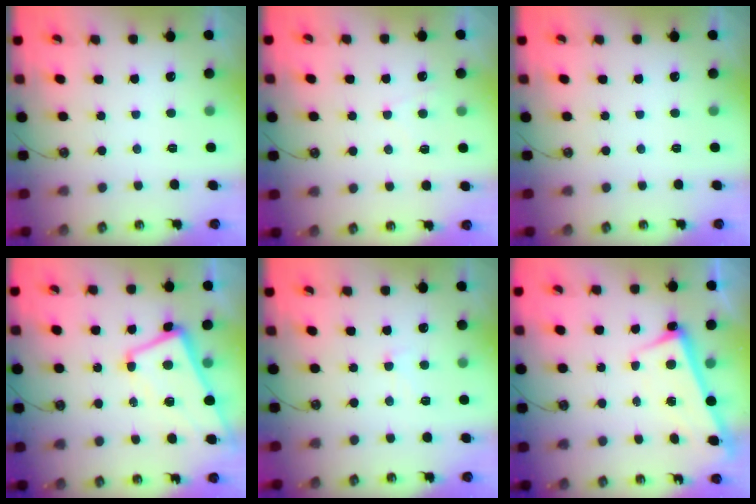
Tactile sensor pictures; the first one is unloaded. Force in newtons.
{"total": 1.6, "press": 1.5, "slide": 0.4}
{"total": 0.0}
{"total": 1.5, "press": 1.2, "slide": 0.8}
{"total": 0.8, "press": 0.4, "slide": 0.7}
{"total": 2.6, "press": 2.6, "slide": 0.5}